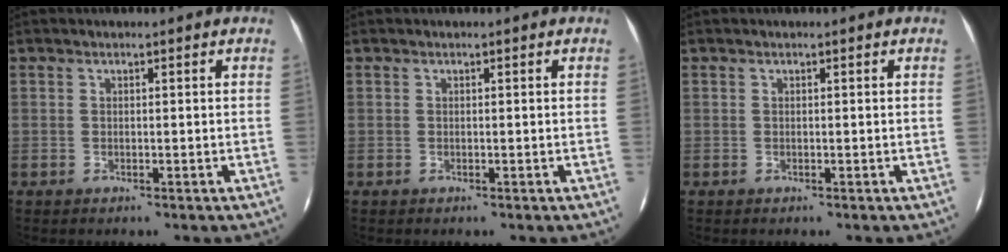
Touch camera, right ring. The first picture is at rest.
{"total": 0.0}
{"total": 0.0}